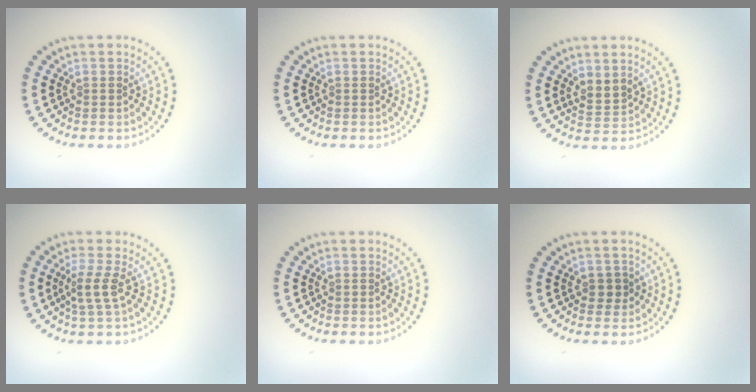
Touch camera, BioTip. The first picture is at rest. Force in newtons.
{"total": 0.0}
{"total": 1.7, "press": 1.4, "slide": 1.0}
{"total": 2.1, "press": 1.5, "slide": 1.4}
{"total": 0.0}
{"total": 1.2, "press": 1.2, "slide": 0.4}